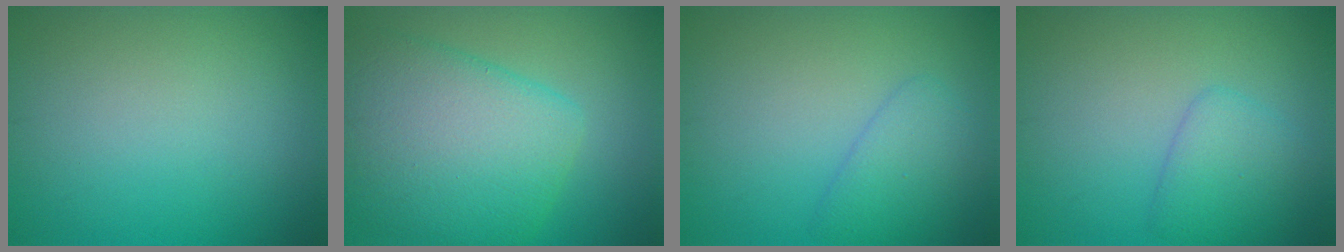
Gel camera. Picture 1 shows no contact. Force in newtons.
{"total": 9.0, "press": 9.0, "slide": 0.3}
{"total": 2.4, "press": 2.4, "slide": 0.1}
{"total": 2.6, "press": 2.6, "slide": 0.0}